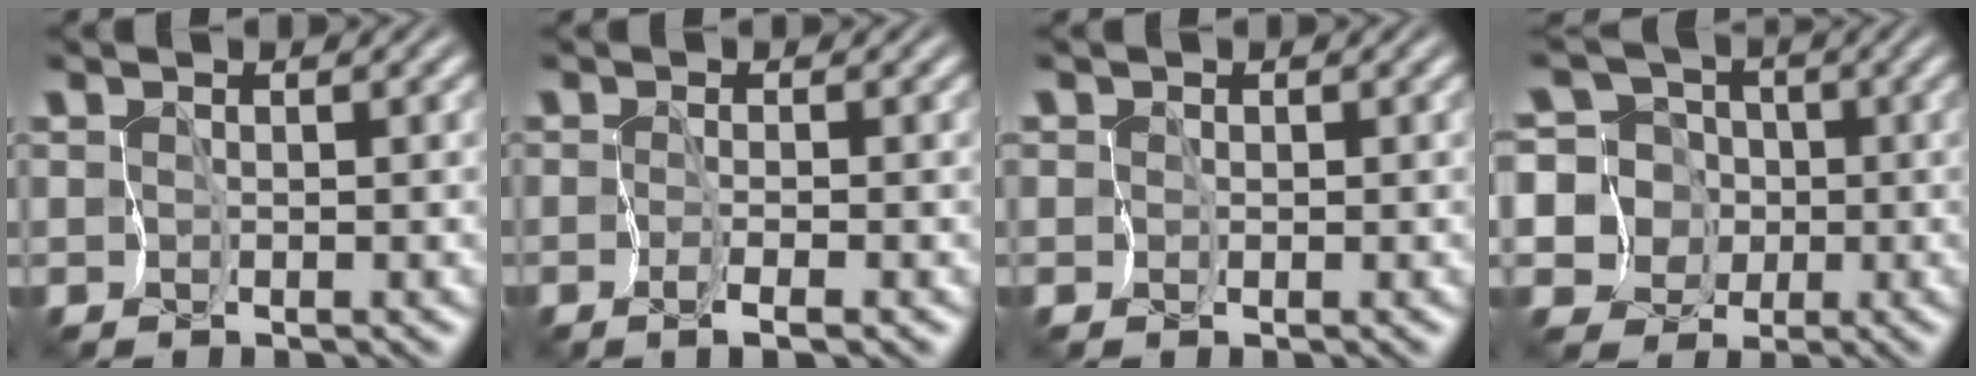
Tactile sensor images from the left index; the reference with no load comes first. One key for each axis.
{"total": 1.2, "fx": -0.8, "fy": -0.2, "fz": 0.8, "tx": -0.016, "ty": 0.000, "tz": -0.018}
{"total": 0.7, "fx": 0.0, "fy": 0.7, "fz": 0.0, "tx": 0.006, "ty": -0.001, "tz": -0.002}
{"total": 10.3, "fx": 0.1, "fy": 10.0, "fz": 2.5, "tx": -0.087, "ty": 0.034, "tz": -0.016}